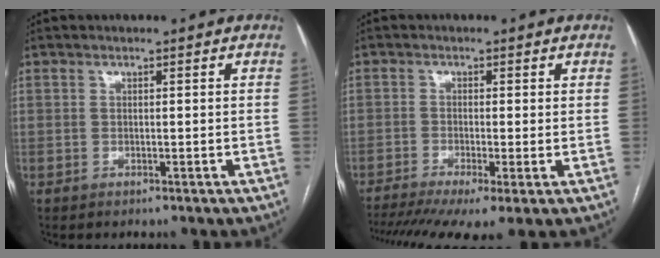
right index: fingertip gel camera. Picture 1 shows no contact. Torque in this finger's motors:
{"motor_torque": [1.45, -0.68, 0.73, 0.16]}